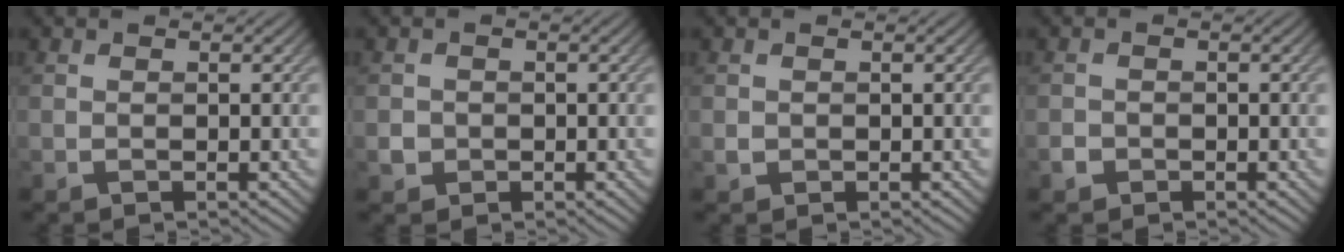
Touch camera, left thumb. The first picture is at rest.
{"total": 1.6, "force": [-0.5, 1.5, 0.3], "torque": [-0.003, -0.005, -0.011]}
{"total": 0.9, "force": [-0.1, 0.9, 0.2], "torque": [-0.002, -0.005, -0.002]}
{"total": 1.3, "force": [-0.8, 1.1, 0.3], "torque": [-0.003, -0.002, -0.017]}